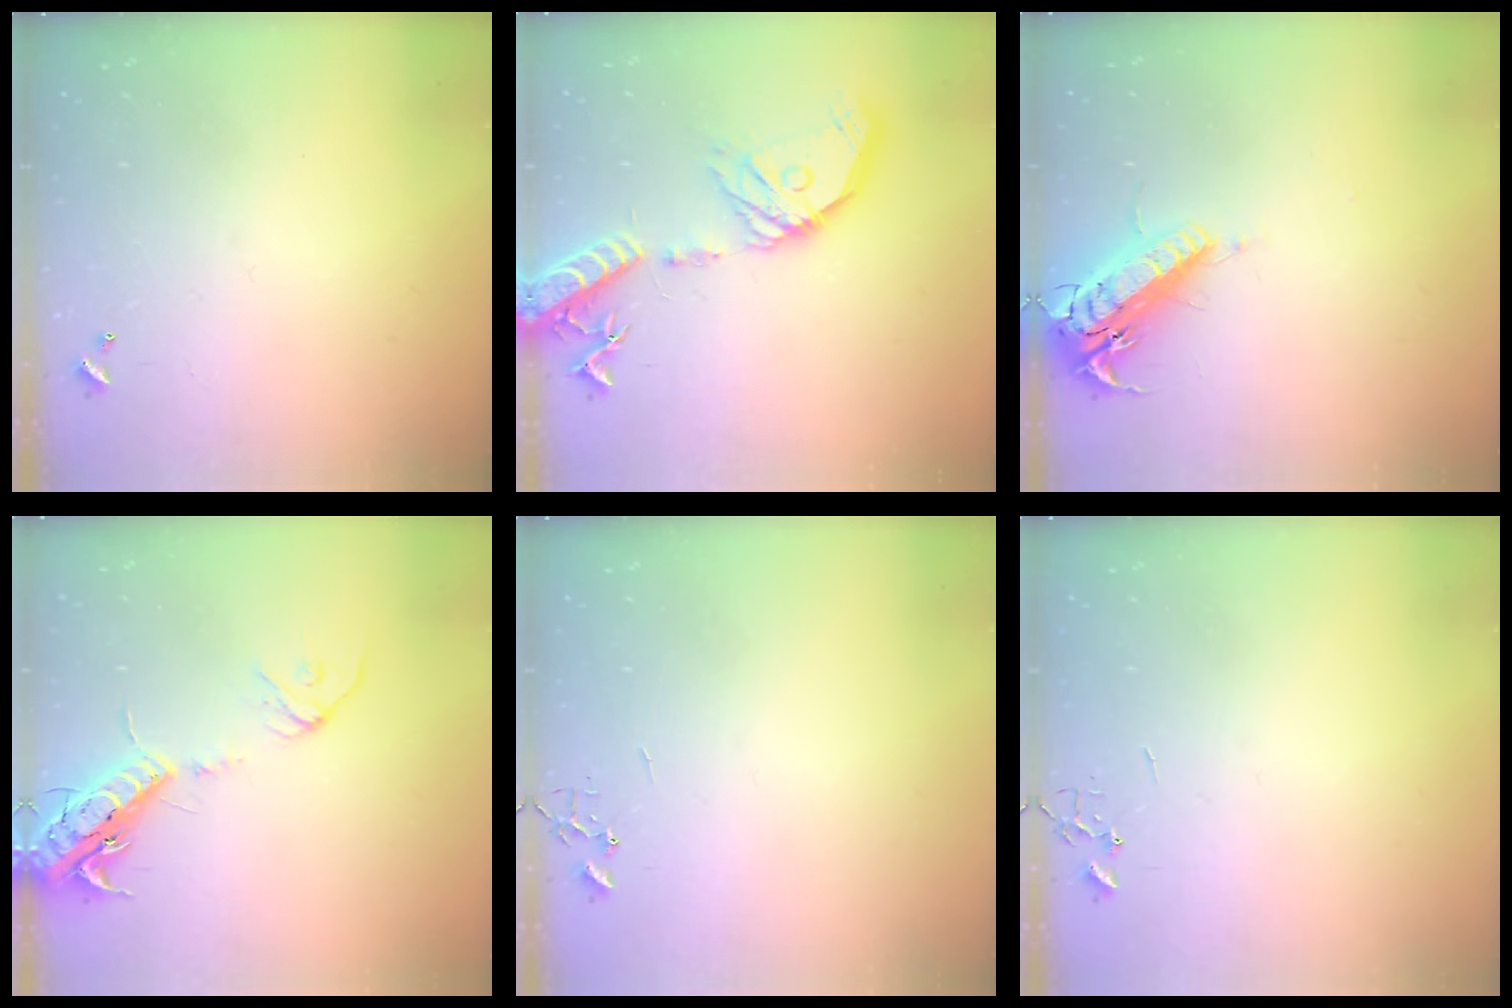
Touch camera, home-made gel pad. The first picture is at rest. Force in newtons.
{"total": 22.7, "press": 22.4, "slide": 3.8}
{"total": 17.6, "press": 17.3, "slide": 3.4}
{"total": 16.3, "press": 16.0, "slide": 3.3}
{"total": 0.0}
{"total": 0.0}